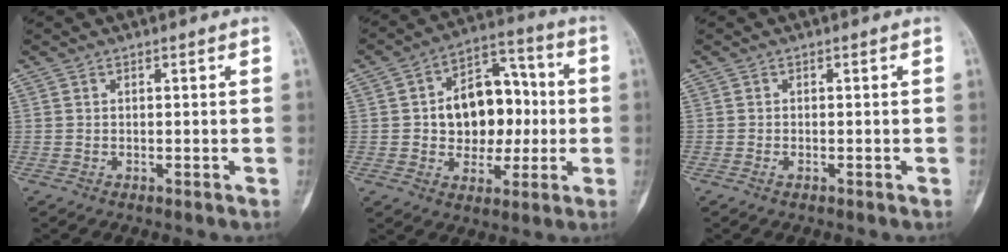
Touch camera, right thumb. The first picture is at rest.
{"total": 12.9, "force": [-0.1, 9.3, 9.0], "torque": [-0.082, 0.033, -0.002]}
{"total": 0.6, "force": [-0.3, 0.2, 0.4], "torque": [-0.011, 0.000, -0.007]}